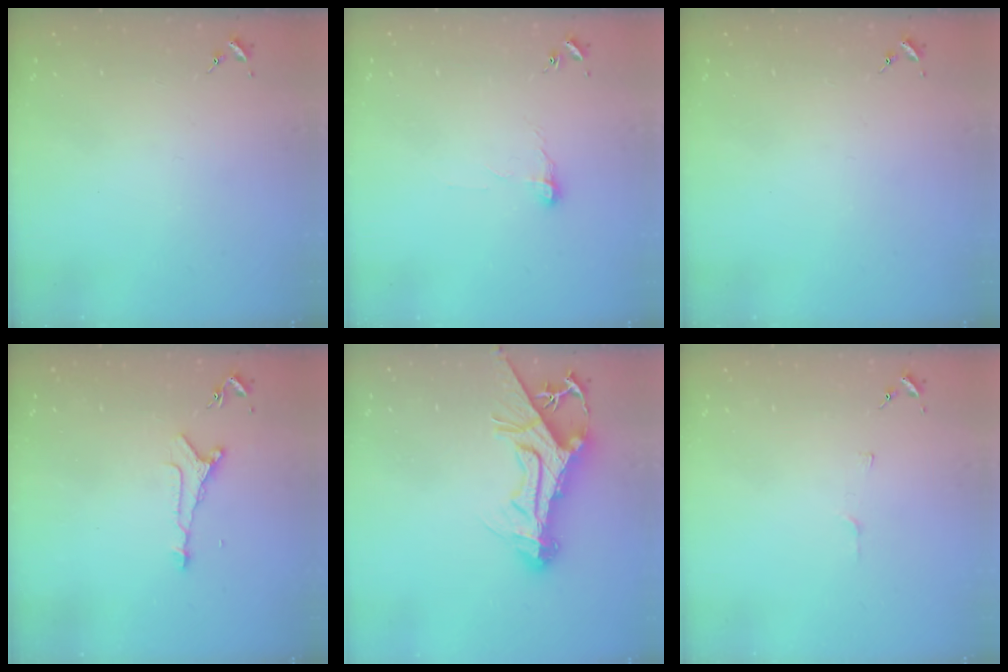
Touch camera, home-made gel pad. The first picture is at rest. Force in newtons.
{"total": 7.0, "press": 7.0, "slide": 0.6}
{"total": 0.0}
{"total": 5.2, "press": 5.2, "slide": 0.4}
{"total": 15.8, "press": 15.6, "slide": 2.0}
{"total": 3.6, "press": 3.6, "slide": 0.4}